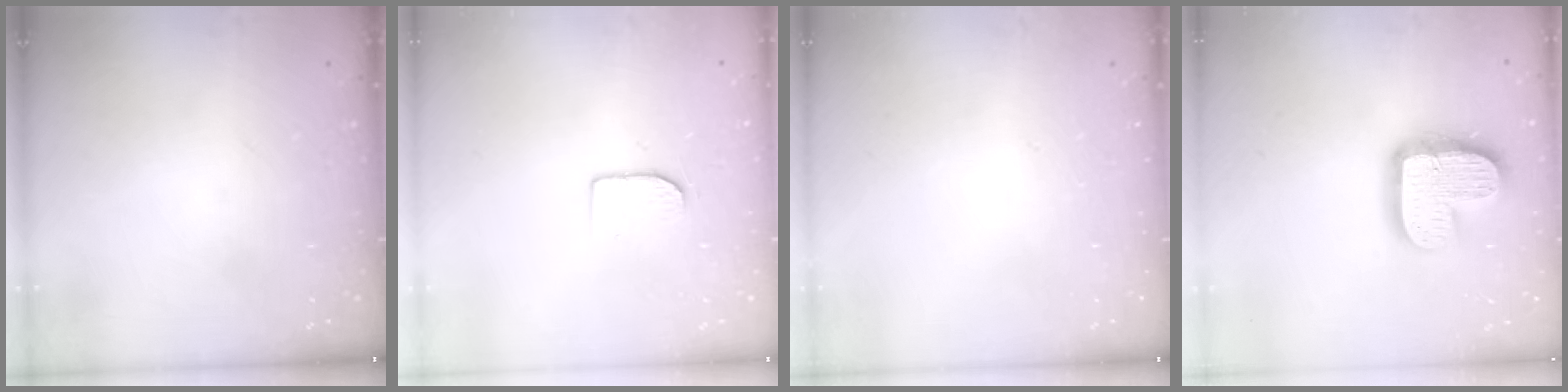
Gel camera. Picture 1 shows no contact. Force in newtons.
{"total": 6.0, "press": 5.9, "slide": 0.6}
{"total": 0.0}
{"total": 17.0, "press": 17.0, "slide": 1.4}